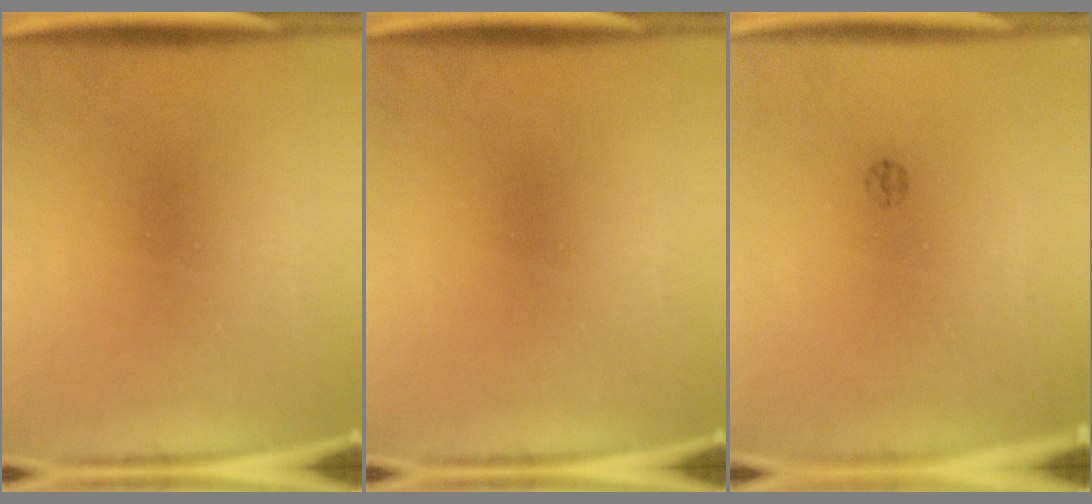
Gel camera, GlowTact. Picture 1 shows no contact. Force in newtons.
{"total": 0.0}
{"total": 1.0}